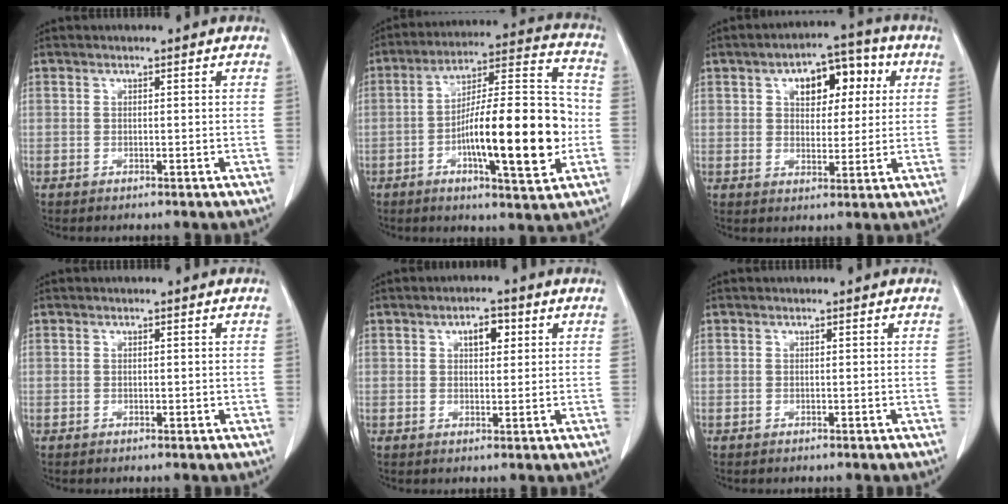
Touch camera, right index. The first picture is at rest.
{"total": 19.1, "force": [-3.7, 3.7, 18.4], "torque": [-0.294, 0.013, -0.056]}
{"total": 9.4, "force": [3.2, 5.3, 7.1], "torque": [-0.096, 0.033, 0.048]}
{"total": 0.6, "force": [0.1, 0.3, 0.5], "torque": [-0.008, -0.001, 0.003]}
{"total": 3.5, "force": [1.4, 1.7, 2.7], "torque": [-0.041, 0.005, 0.020]}
{"total": 0.0}